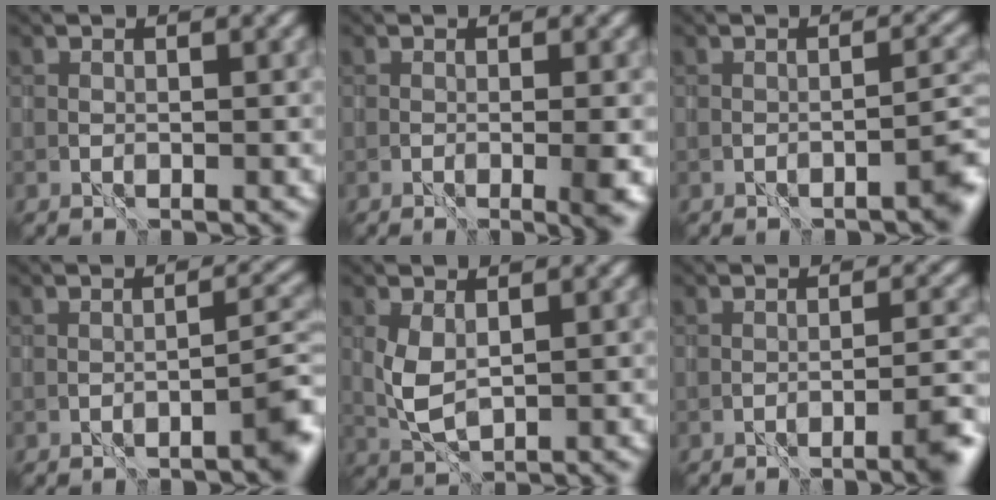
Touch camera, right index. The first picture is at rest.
{"total": 2.2, "force": [-0.2, 0.3, 2.2], "torque": [-0.031, -0.009, 0.001]}
{"total": 2.2, "force": [-1.5, 0.1, 1.6], "torque": [-0.020, 0.009, -0.024]}
{"total": 2.6, "force": [-1.6, 0.1, 2.1], "torque": [-0.027, 0.011, -0.026]}
{"total": 2.7, "force": [0.9, 1.5, 2.1], "torque": [-0.055, -0.001, 0.023]}
{"total": 3.3, "force": [-1.8, 0.4, 2.7], "torque": [-0.033, 0.004, -0.028]}